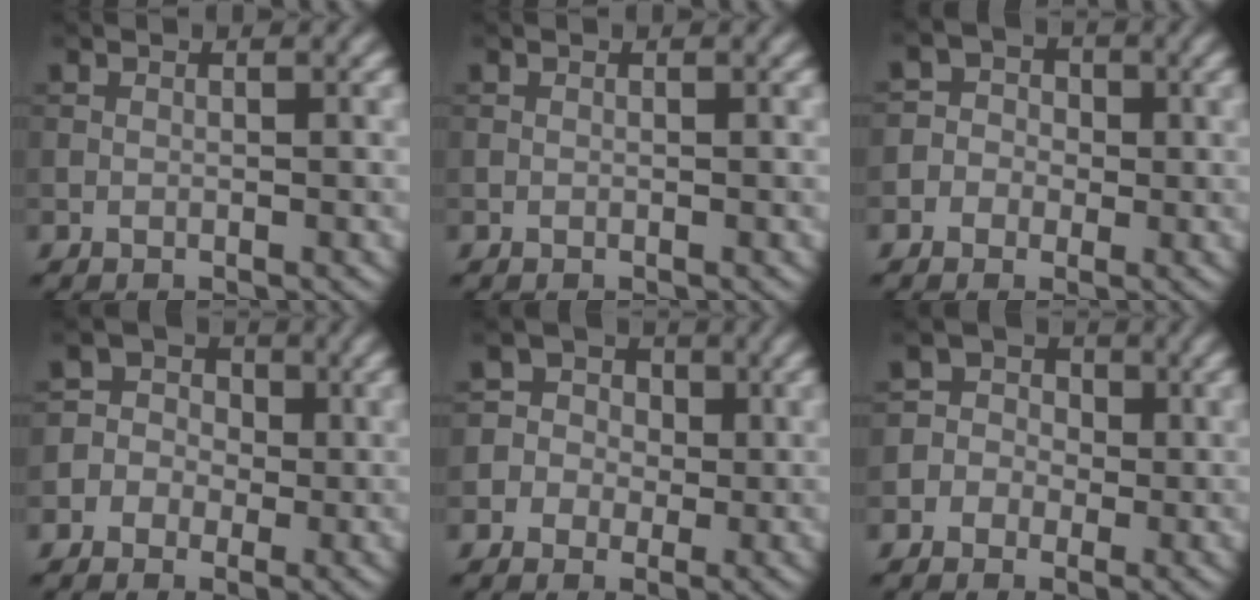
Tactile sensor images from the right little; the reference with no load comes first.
{"total": 0.0}
{"total": 3.6, "force": [-0.7, 3.5, 0.8], "torque": [0.011, 0.021, -0.039]}
{"total": 4.5, "force": [-0.9, 4.3, 1.0], "torque": [-0.001, 0.023, -0.039]}
{"total": 4.8, "force": [-0.4, 4.7, 1.0], "torque": [-0.002, 0.031, -0.039]}
{"total": 4.0, "force": [-0.7, 3.9, 0.9], "torque": [0.005, 0.022, -0.037]}